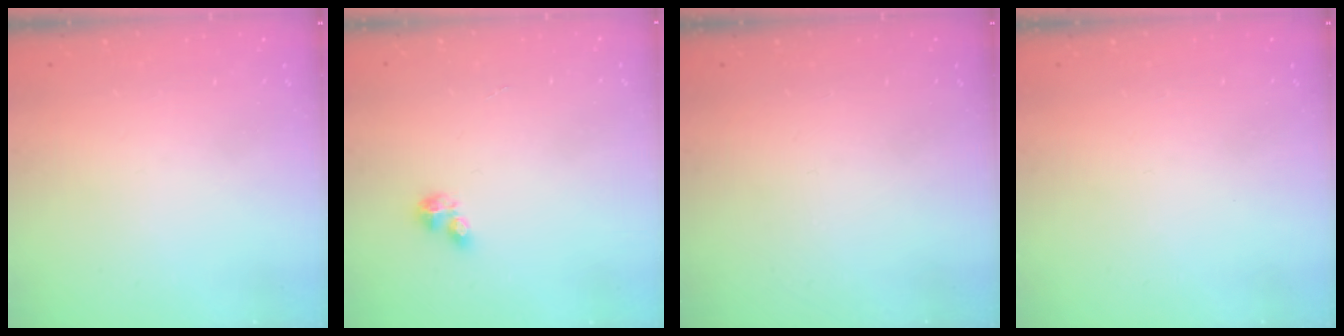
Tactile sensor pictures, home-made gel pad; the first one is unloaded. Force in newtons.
{"total": 3.4, "press": 3.4, "slide": 0.3}
{"total": 0.0}
{"total": 0.0}